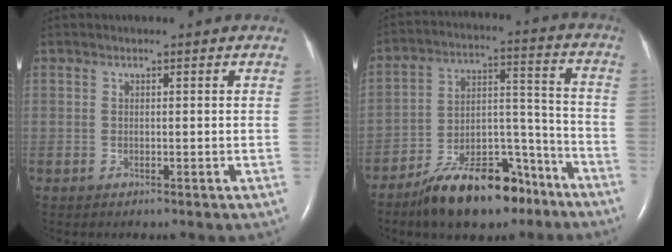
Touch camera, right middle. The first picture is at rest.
{"total": 15.8, "force": [-11.4, 6.1, 9.0], "torque": [-0.134, 0.034, -0.183]}